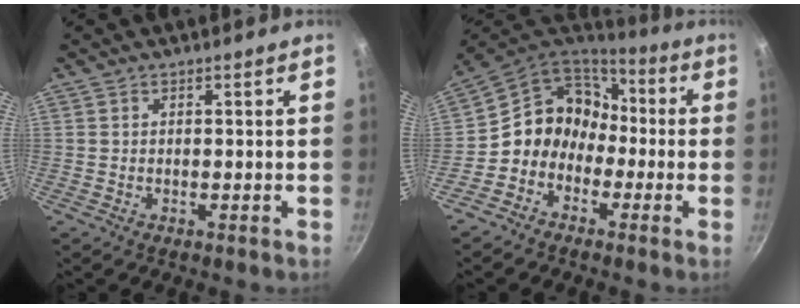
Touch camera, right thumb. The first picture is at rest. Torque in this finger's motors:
{"motor_torque": [-0.26, 0.50, 1.02, -0.62, 0.06]}